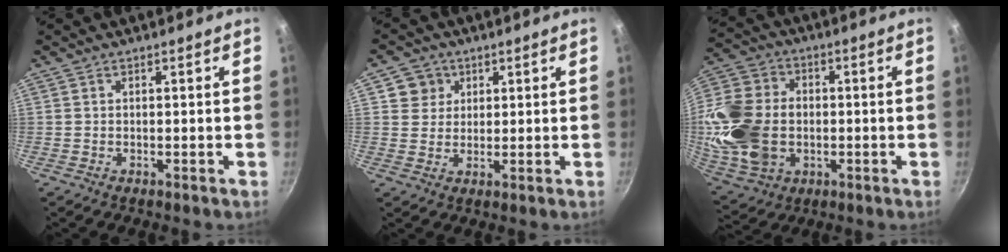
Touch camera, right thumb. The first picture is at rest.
{"total": 4.8, "force": [1.8, 4.4, 0.6], "torque": [0.029, 0.006, 0.027]}
{"total": 21.0, "force": [-1.6, 15.7, 13.9], "torque": [-0.274, 0.017, -0.023]}